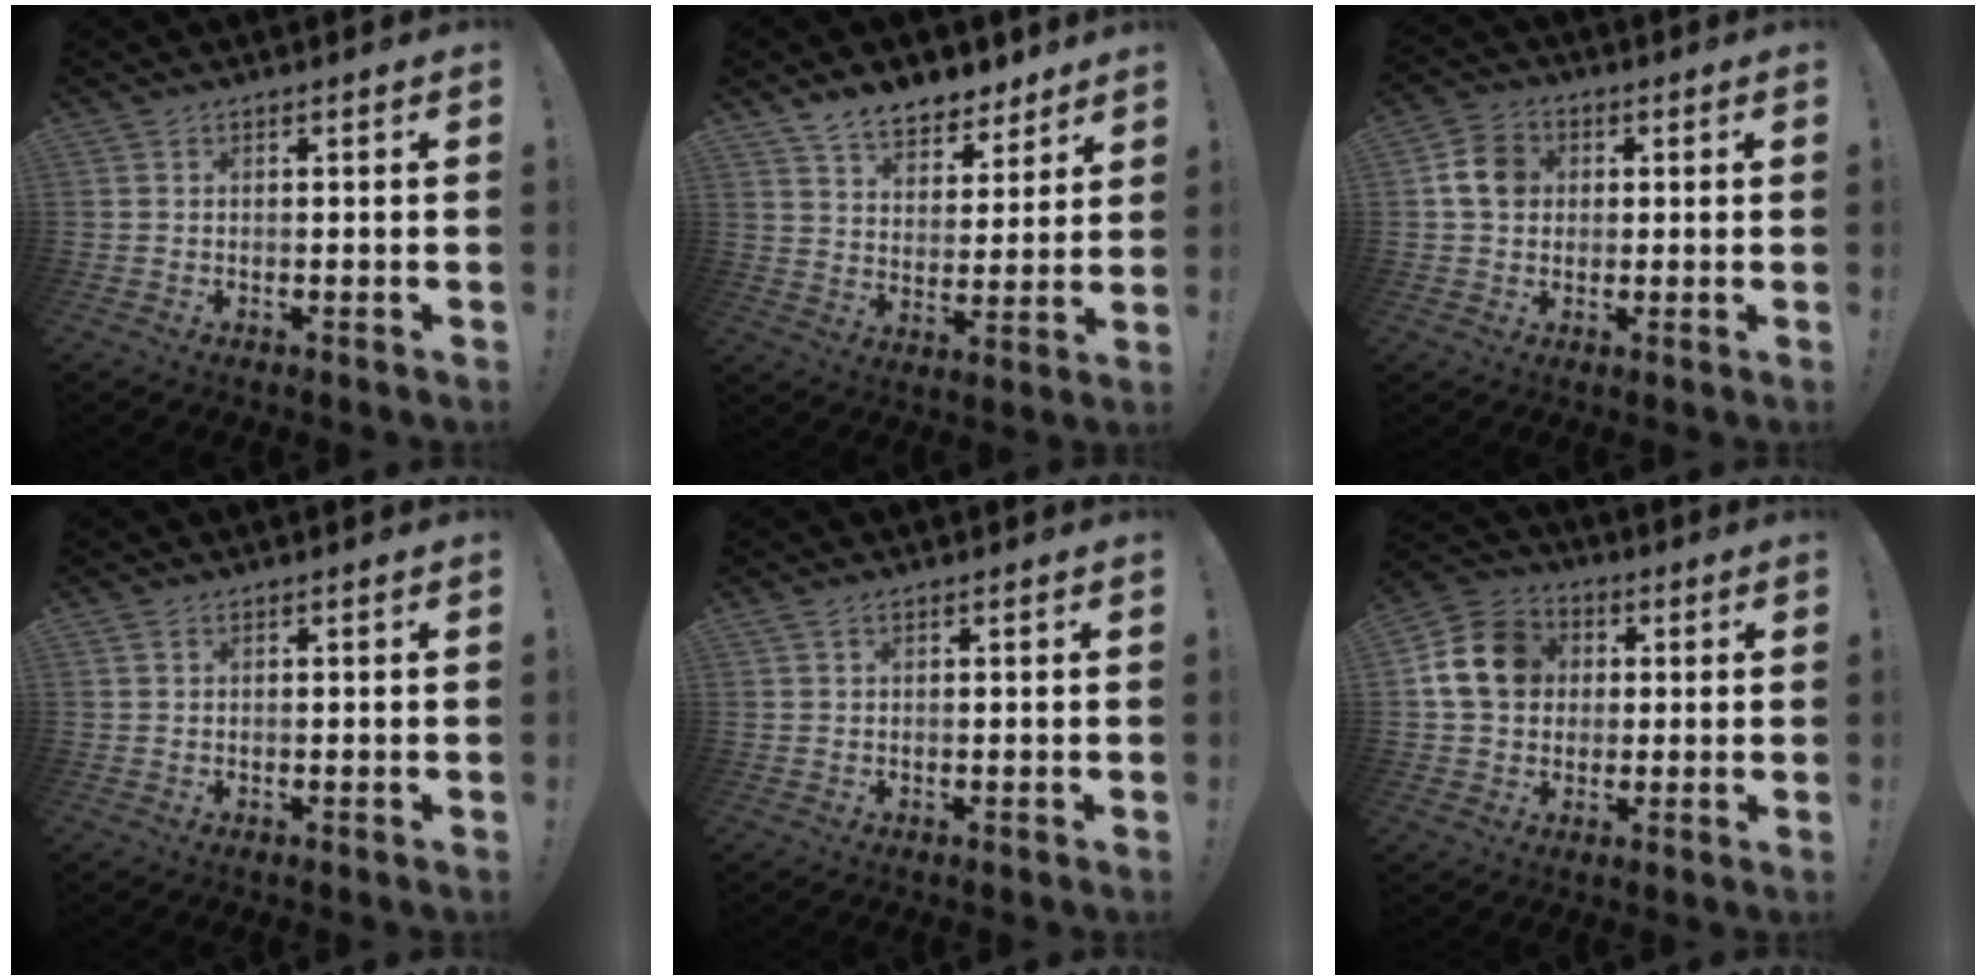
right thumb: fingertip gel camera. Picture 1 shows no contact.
{"total": 10.0, "force": [8.2, 5.0, 2.9], "torque": [-0.046, -0.061, 0.156]}
{"total": 8.2, "force": [1.4, 6.9, 4.2], "torque": [-0.060, 0.012, 0.031]}
{"total": 0.8, "force": [0.5, 0.5, 0.3], "torque": [-0.002, -0.002, 0.010]}
{"total": 1.2, "force": [0.7, 0.6, 0.7], "torque": [-0.009, -0.001, 0.011]}
{"total": 14.5, "force": [2.7, 12.1, 7.6], "torque": [-0.114, 0.008, 0.062]}